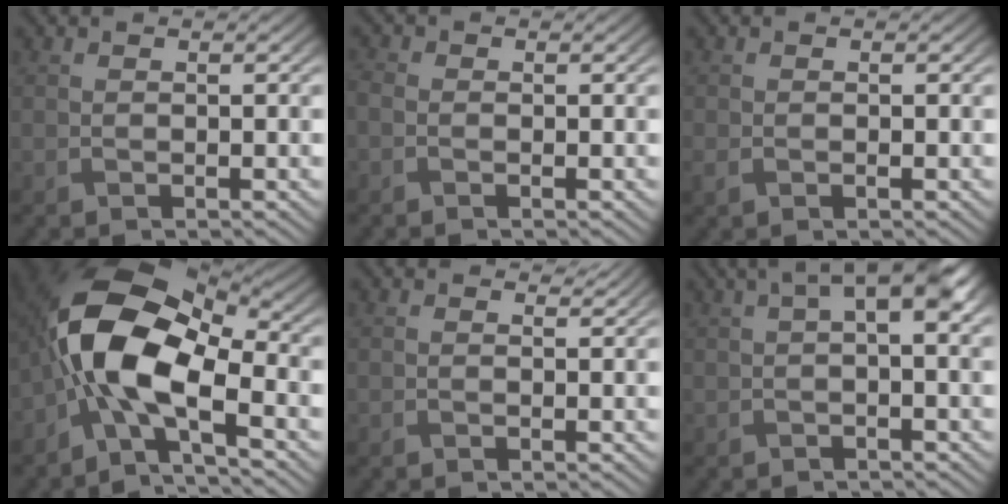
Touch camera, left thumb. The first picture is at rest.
{"total": 1.7, "force": [-0.8, 1.3, 0.8], "torque": [-0.020, -0.001, -0.019]}
{"total": 1.3, "force": [-0.5, 0.8, 1.0], "torque": [-0.023, -0.005, -0.008]}
{"total": 13.3, "force": [-3.3, 6.4, 11.2], "torque": [-0.218, 0.004, -0.080]}
{"total": 0.8, "force": [0.7, 0.4, 0.1], "torque": [-0.004, -0.007, 0.006]}
{"total": 5.8, "force": [2.1, 1.8, 5.1], "torque": [-0.078, 0.013, 0.032]}